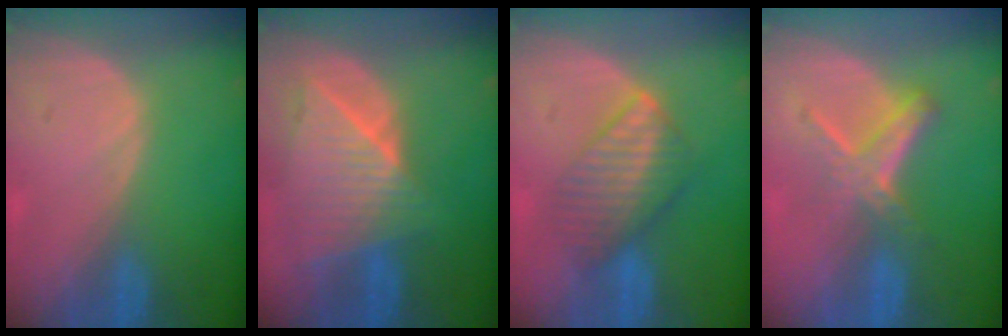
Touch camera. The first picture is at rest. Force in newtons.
{"total": 9.2, "press": 8.3, "slide": 4.0}
{"total": 6.6, "press": 6.5, "slide": 1.3}
{"total": 6.1, "press": 5.2, "slide": 3.2}